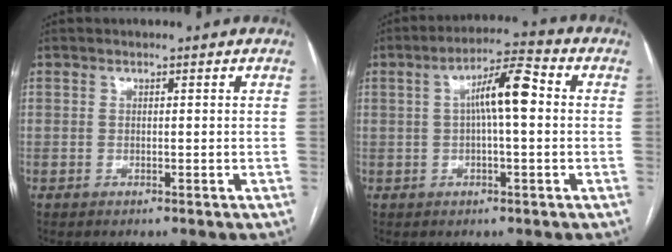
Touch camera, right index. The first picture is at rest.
{"total": 7.9, "force": [0.8, 1.2, 7.8], "torque": [-0.136, 0.027, 0.010]}